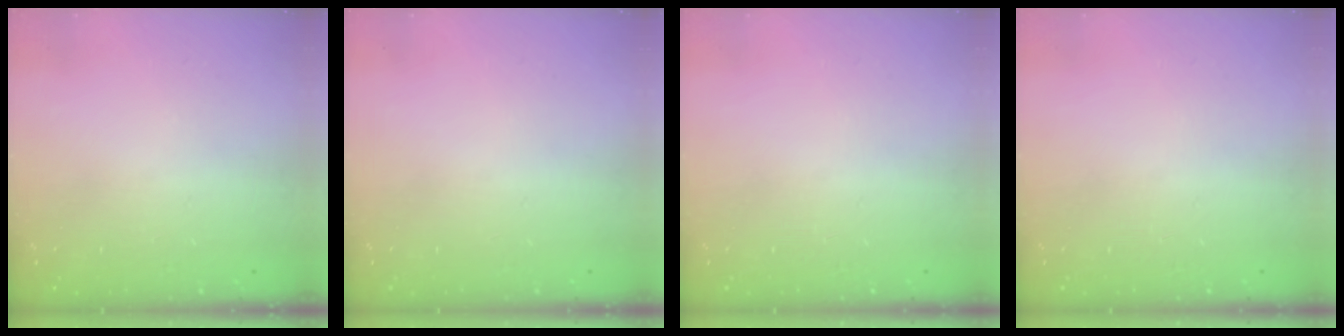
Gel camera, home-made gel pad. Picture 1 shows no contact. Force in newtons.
{"total": 0.0}
{"total": 0.0}
{"total": 0.0}